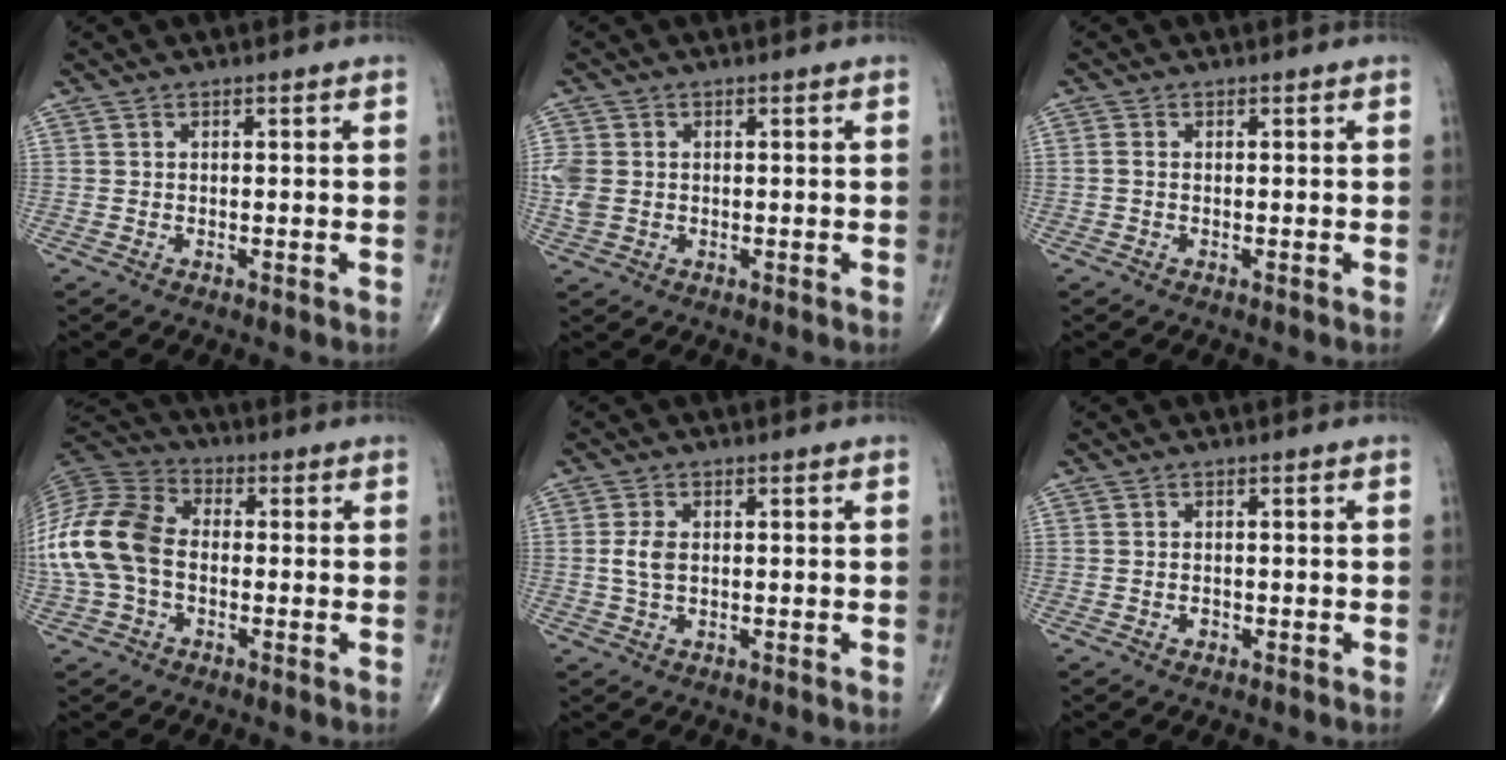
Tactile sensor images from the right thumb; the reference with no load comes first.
{"total": 4.2, "force": [-0.1, 3.2, 2.7], "torque": [-0.075, 0.003, 0.000]}
{"total": 0.9, "force": [-0.1, 0.6, 0.6], "torque": [-0.013, 0.000, -0.005]}
{"total": 16.3, "force": [-1.5, 11.1, 11.8], "torque": [-0.255, 0.032, -0.034]}
{"total": 3.3, "force": [0.2, 1.9, 2.7], "torque": [-0.059, 0.003, 0.004]}
{"total": 1.0, "force": [-0.4, 0.8, 0.6], "torque": [-0.006, 0.002, -0.005]}